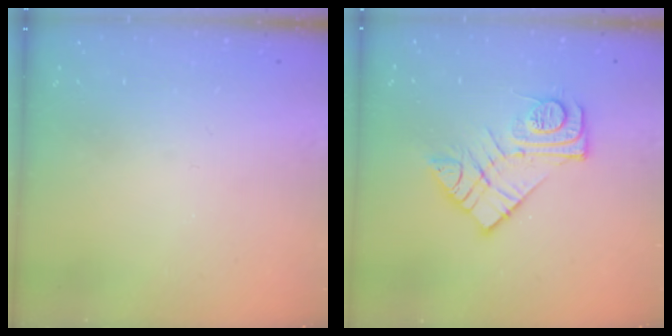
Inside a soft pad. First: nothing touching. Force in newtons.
{"total": 12.5, "press": 12.5, "slide": 0.8}